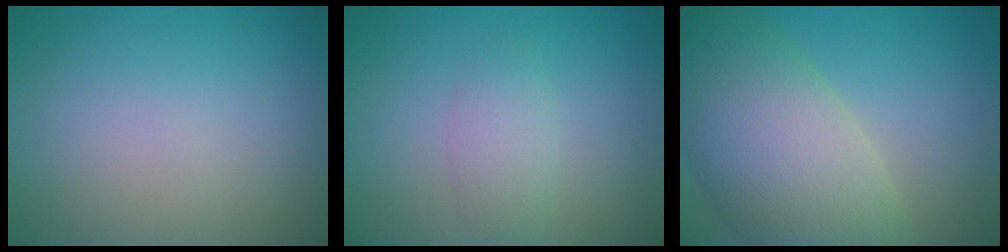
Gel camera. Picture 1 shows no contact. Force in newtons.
{"total": 1.9, "press": 1.9, "slide": 0.1}
{"total": 10.6, "press": 10.6, "slide": 0.6}